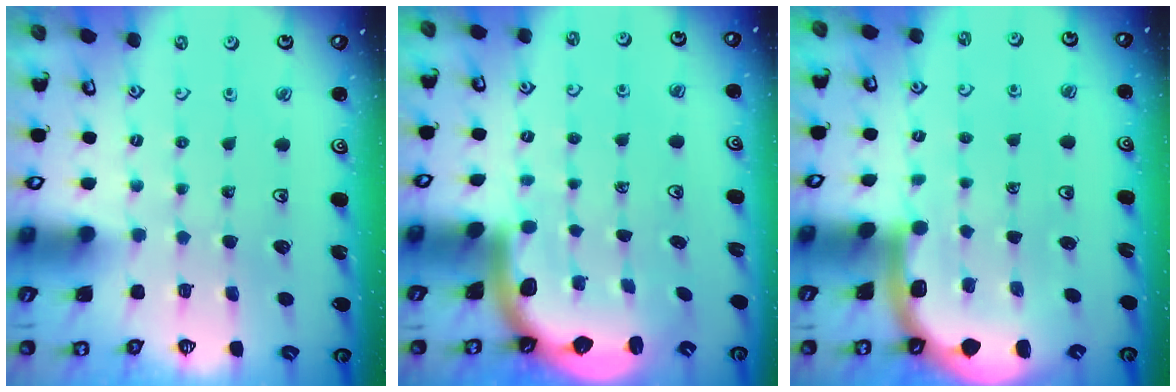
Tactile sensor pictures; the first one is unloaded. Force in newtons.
{"total": 3.0, "press": 2.9, "slide": 0.4}
{"total": 5.2, "press": 5.1, "slide": 0.7}